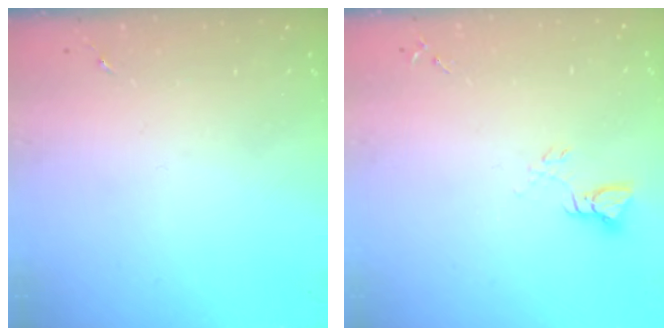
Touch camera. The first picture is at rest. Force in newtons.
{"total": 3.5, "press": 3.4, "slide": 0.3}